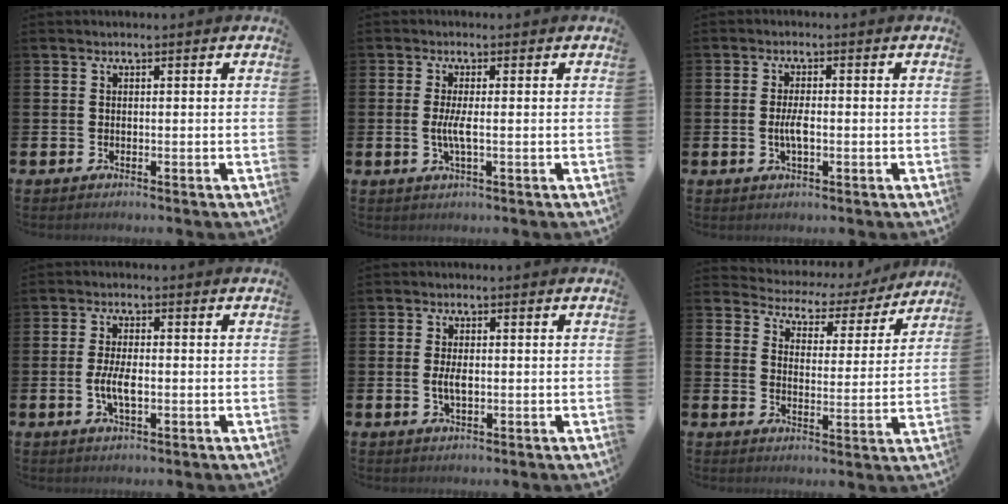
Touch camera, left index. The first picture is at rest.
{"total": 2.6, "force": [-0.3, 0.3, 2.5], "torque": [-0.055, 0.000, -0.005]}
{"total": 3.0, "force": [-0.4, 1.1, 2.7], "torque": [-0.049, 0.001, -0.008]}
{"total": 4.1, "force": [-0.7, 1.7, 3.6], "torque": [-0.072, 0.002, -0.015]}
{"total": 2.6, "force": [-0.1, 1.2, 2.3], "torque": [-0.045, 0.003, -0.003]}
{"total": 4.1, "force": [3.7, 1.7, 0.3], "torque": [-0.027, -0.037, 0.055]}